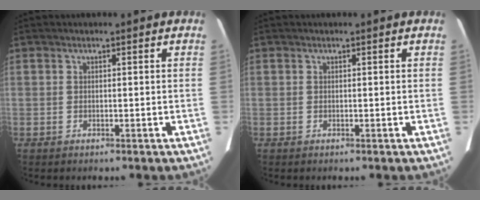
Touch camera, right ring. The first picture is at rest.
{"total": 0.0}